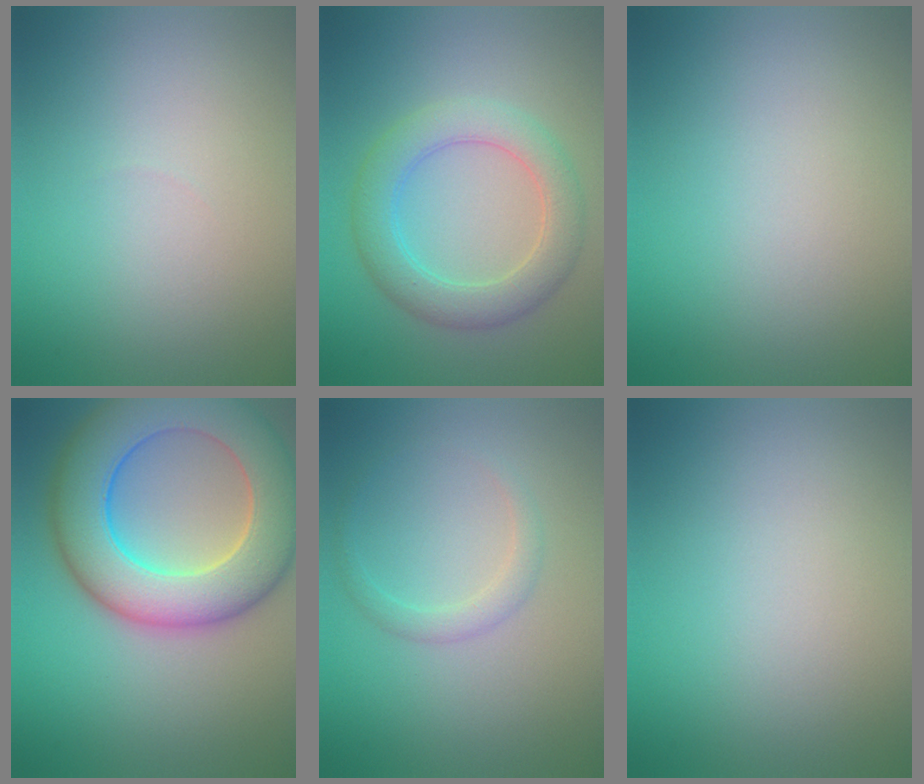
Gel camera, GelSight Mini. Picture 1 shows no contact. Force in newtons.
{"total": 4.9, "press": 4.9, "slide": 0.2}
{"total": 0.0}
{"total": 11.9, "press": 11.9, "slide": 0.5}
{"total": 1.6, "press": 1.6, "slide": 0.1}
{"total": 0.0}